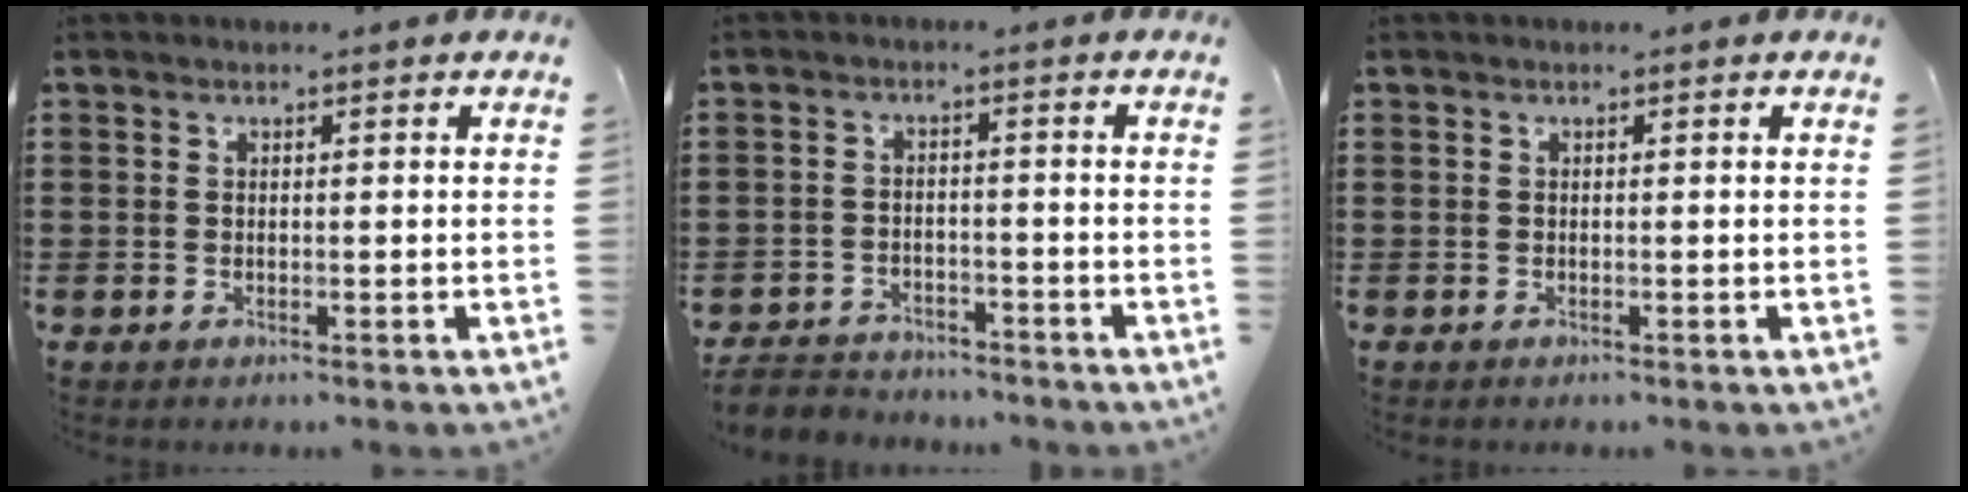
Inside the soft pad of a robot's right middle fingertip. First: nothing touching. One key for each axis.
{"total": 3.6, "fx": -3.5, "fy": 0.8, "fz": 0.0, "tx": -0.012, "ty": 0.000, "tz": -0.077}
{"total": 0.0}